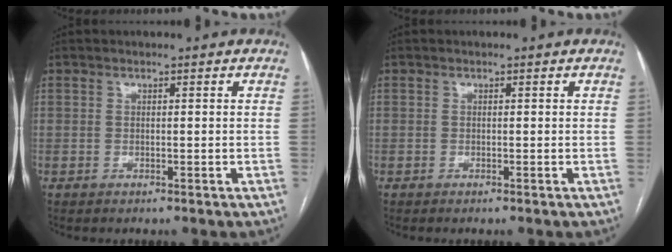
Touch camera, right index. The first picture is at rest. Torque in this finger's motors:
{"motor_torque": [-0.05, -0.04, 0.01, 0.01]}